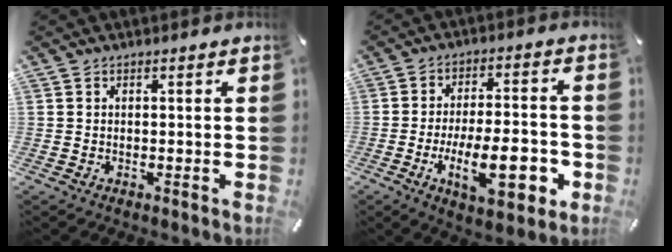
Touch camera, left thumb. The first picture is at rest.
{"total": 17.4, "force": [-5.1, 7.2, 15.0], "torque": [-0.228, -0.001, -0.075]}